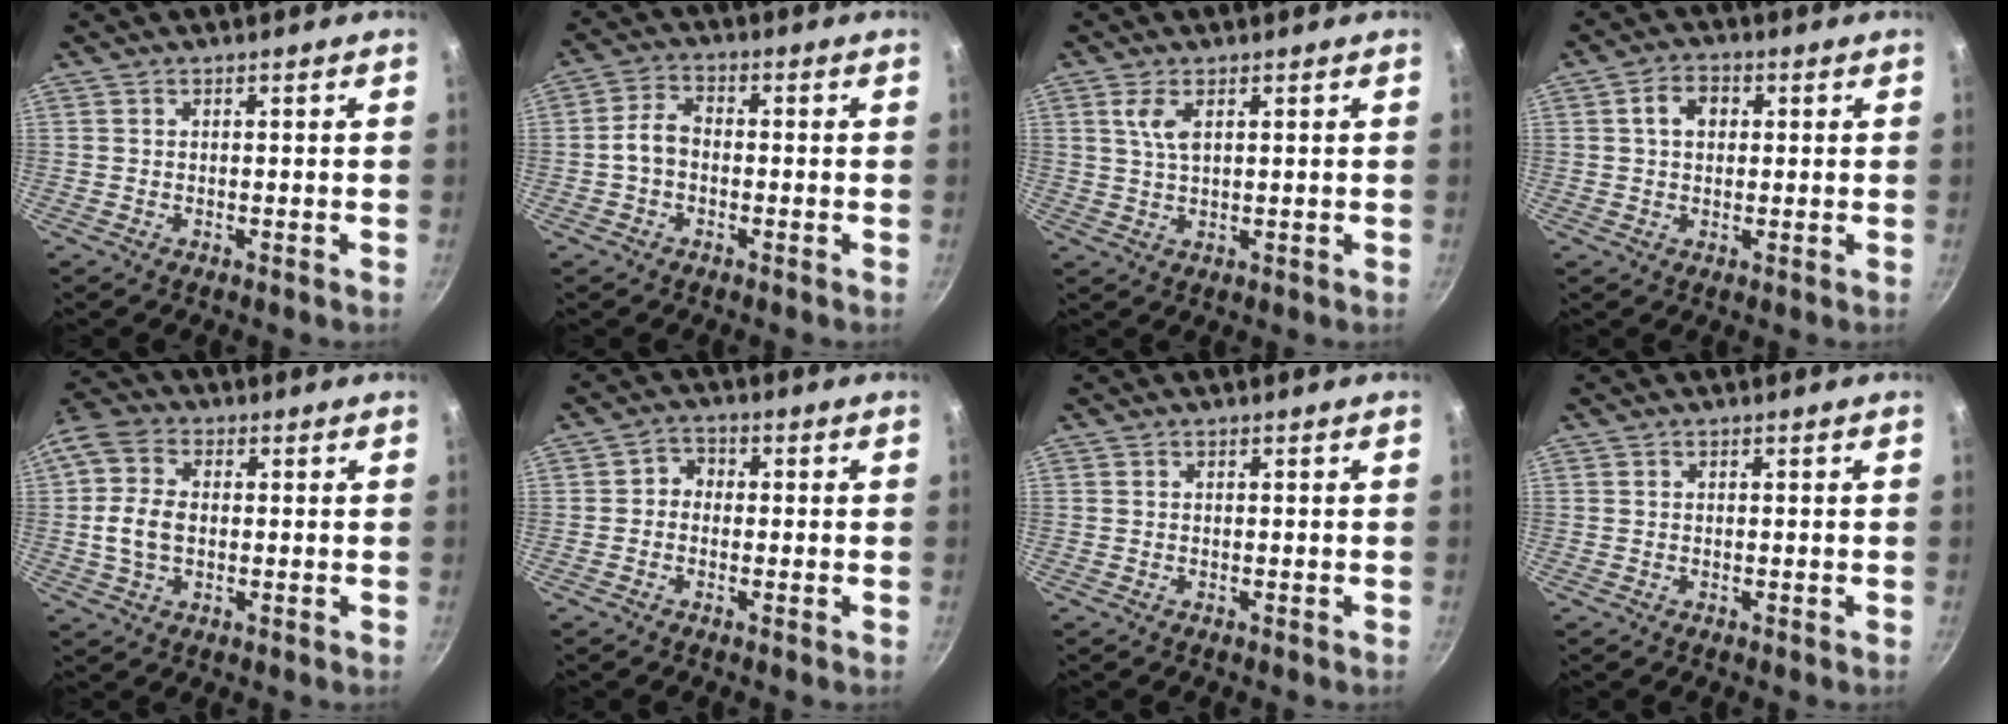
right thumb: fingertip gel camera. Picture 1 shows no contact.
{"total": 4.7, "force": [-1.0, 3.3, 3.2], "torque": [-0.055, 0.025, -0.028]}
{"total": 4.0, "force": [1.5, 1.7, 3.2], "torque": [-0.063, -0.006, 0.032]}
{"total": 5.1, "force": [1.1, 3.7, 3.3], "torque": [-0.038, 0.009, 0.011]}
{"total": 9.4, "force": [0.2, 6.6, 6.7], "torque": [-0.129, 0.015, -0.008]}
{"total": 3.0, "force": [-0.4, 2.6, 1.4], "torque": [-0.008, 0.010, -0.018]}
{"total": 0.0}
{"total": 0.0}